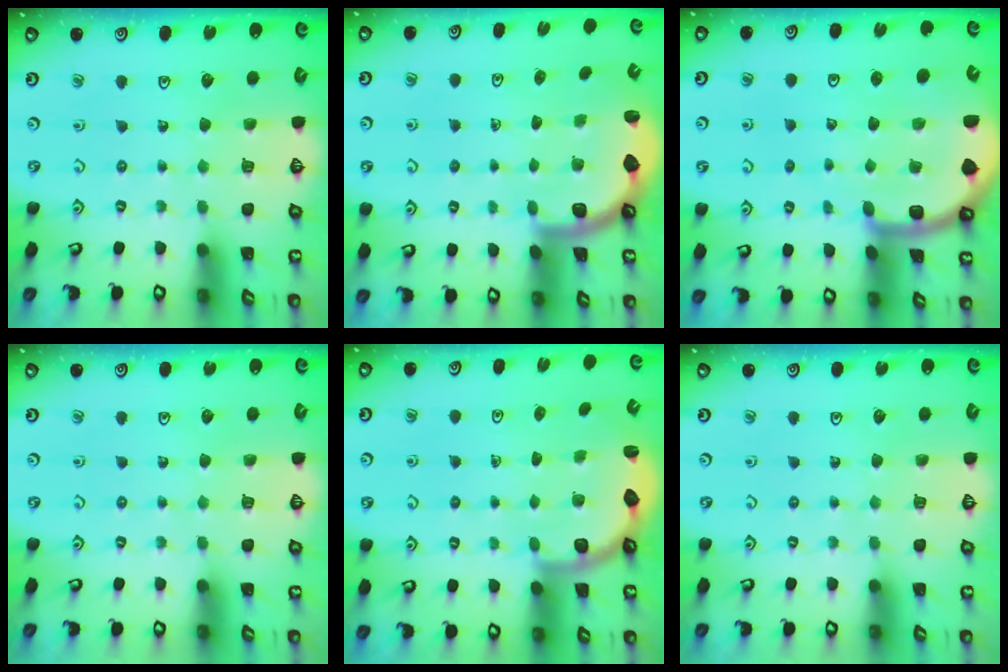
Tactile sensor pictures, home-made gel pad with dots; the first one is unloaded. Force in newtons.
{"total": 1.6, "press": 1.6, "slide": 0.1}
{"total": 6.5, "press": 6.4, "slide": 0.9}
{"total": 0.0}
{"total": 3.4, "press": 2.7, "slide": 2.2}
{"total": 0.0}